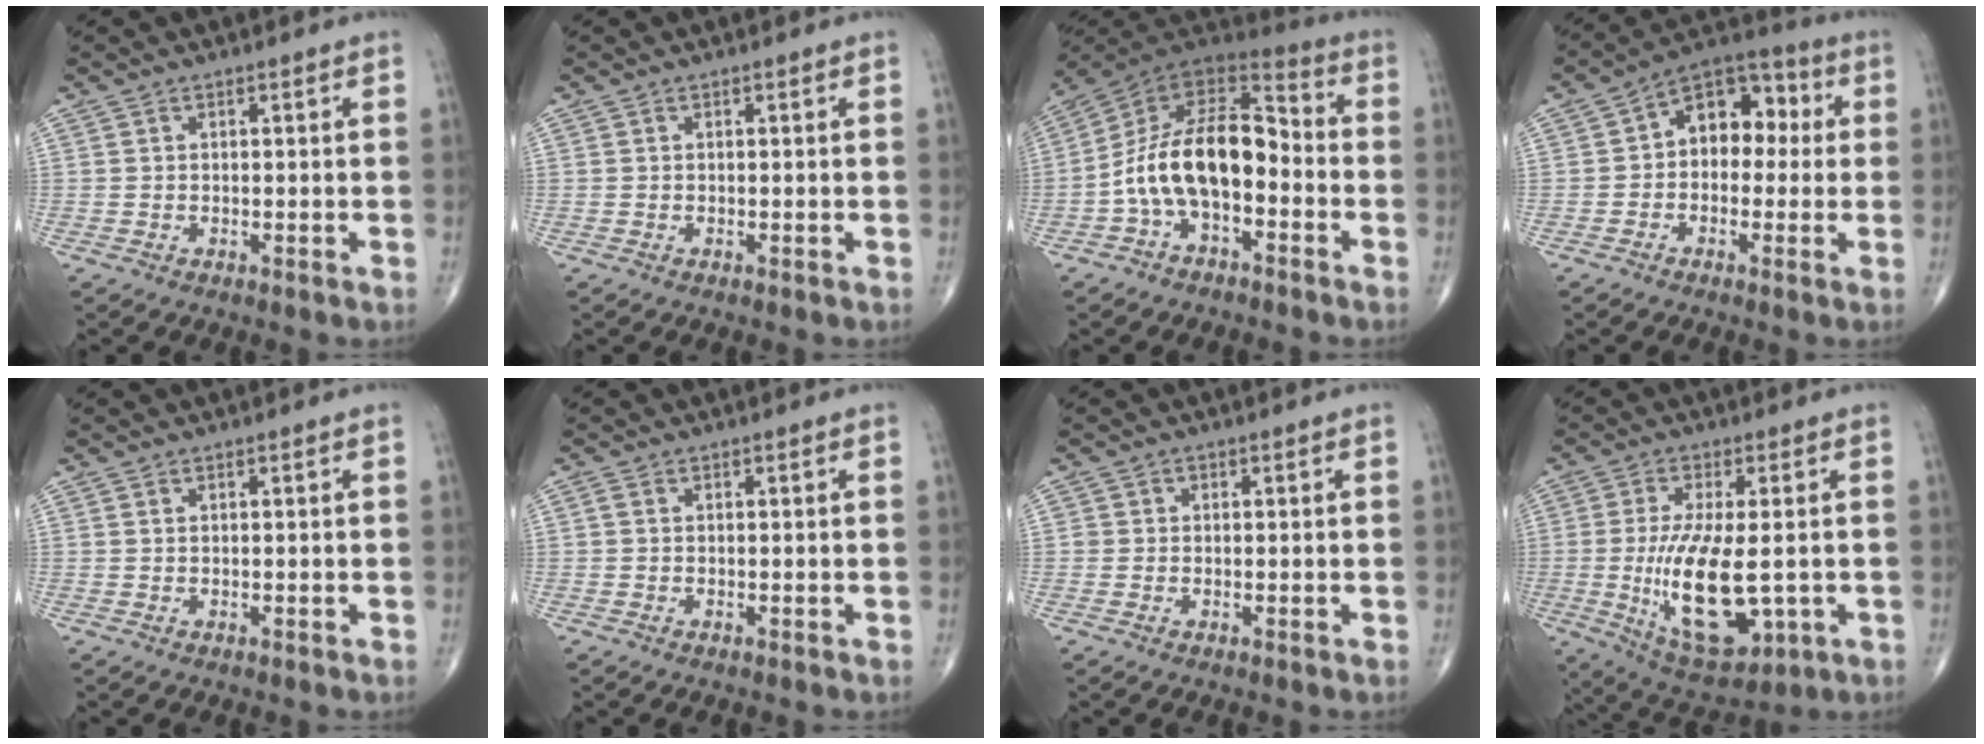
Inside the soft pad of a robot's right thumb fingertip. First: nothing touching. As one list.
[{"total": 0.0}, {"total": 16.7, "force": [-3.5, 9.2, 13.5], "torque": [-0.220, 0.065, -0.071]}, {"total": 11.4, "force": [1.1, 7.8, 8.2], "torque": [-0.079, 0.037, -0.001]}, {"total": 0.0}, {"total": 0.6, "force": [0.0, 0.4, 0.4], "torque": [-0.010, -0.001, -0.001]}, {"total": 1.0, "force": [0.0, 1.0, 0.1], "torque": [0.007, 0.004, -0.002]}, {"total": 16.2, "force": [-1.9, 6.6, 14.7], "torque": [-0.263, -0.022, -0.014]}]